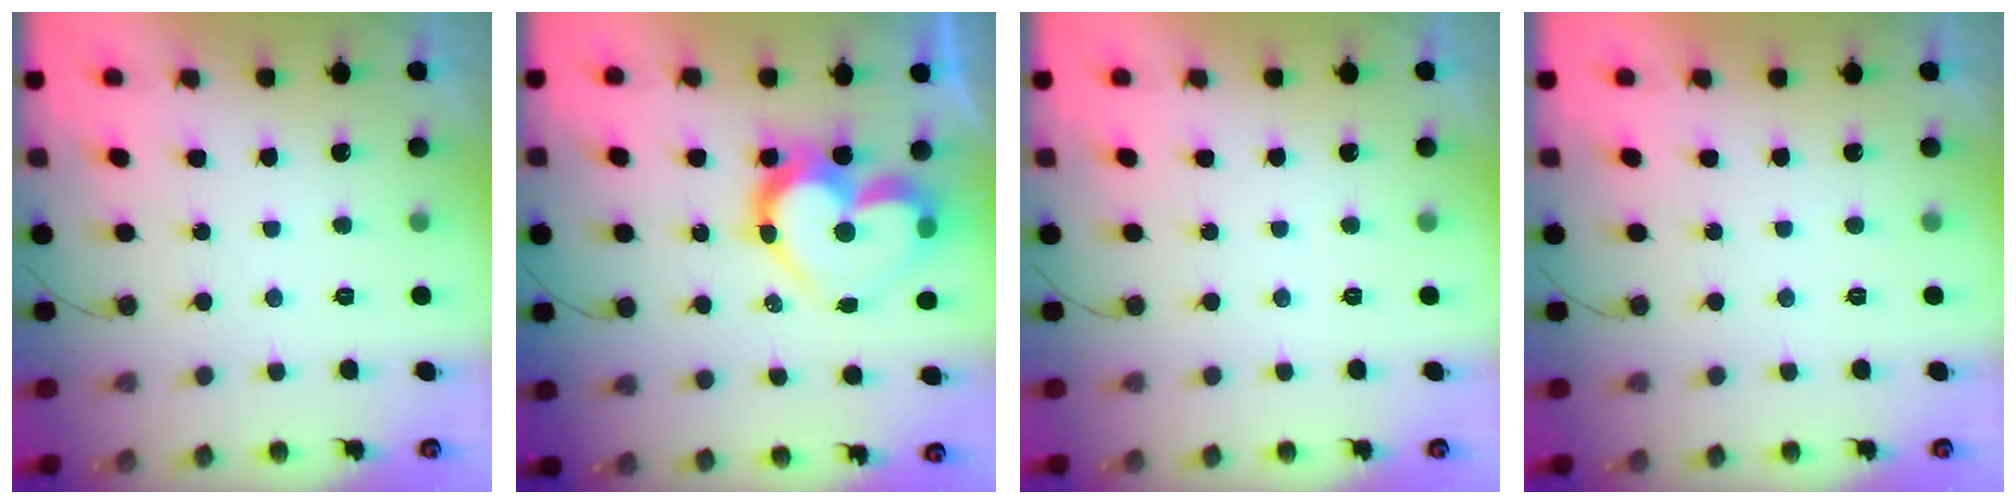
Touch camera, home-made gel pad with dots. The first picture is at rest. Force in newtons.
{"total": 17.7, "press": 17.7, "slide": 1.6}
{"total": 0.0}
{"total": 1.7, "press": 1.7, "slide": 0.1}